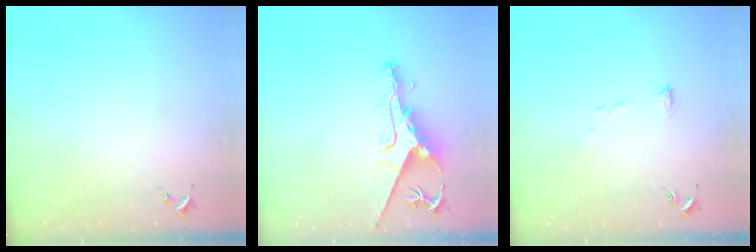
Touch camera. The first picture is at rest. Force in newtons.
{"total": 11.0, "press": 10.9, "slide": 1.2}
{"total": 5.5, "press": 5.5, "slide": 0.6}